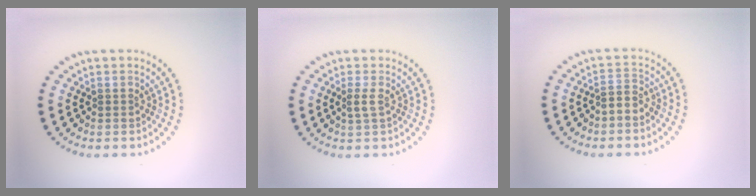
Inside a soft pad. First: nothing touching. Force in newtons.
{"total": 1.0, "press": 0.8, "slide": 0.6}
{"total": 1.7, "press": 1.4, "slide": 1.0}